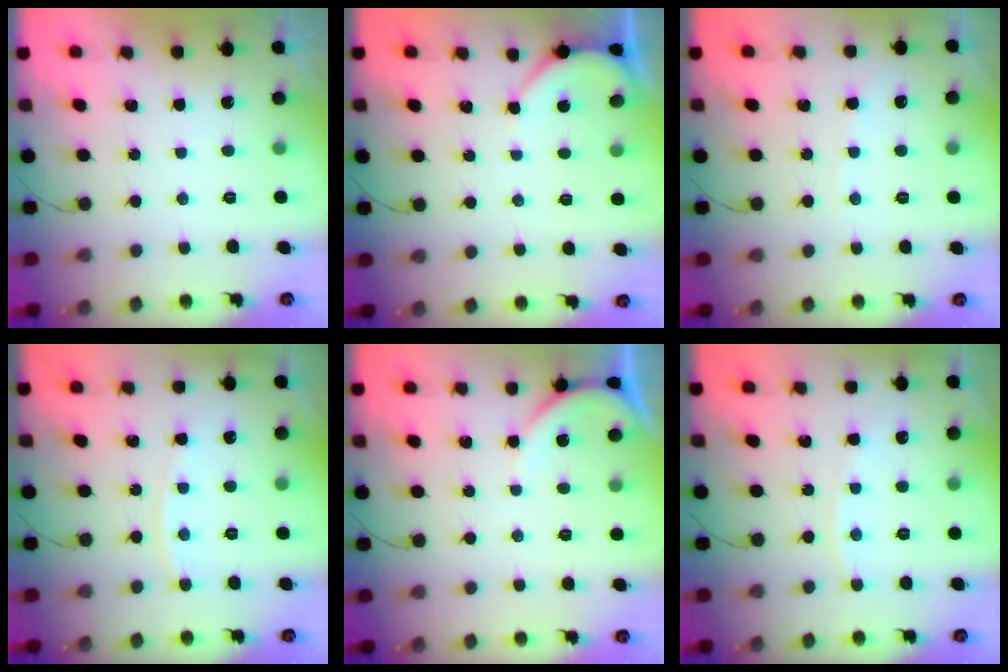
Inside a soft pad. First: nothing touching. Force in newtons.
{"total": 3.3, "press": 3.3, "slide": 0.5}
{"total": 3.1, "press": 3.0, "slide": 0.5}
{"total": 6.4, "press": 6.4, "slide": 0.7}
{"total": 4.0, "press": 3.9, "slide": 0.6}
{"total": 4.4, "press": 4.4, "slide": 0.4}